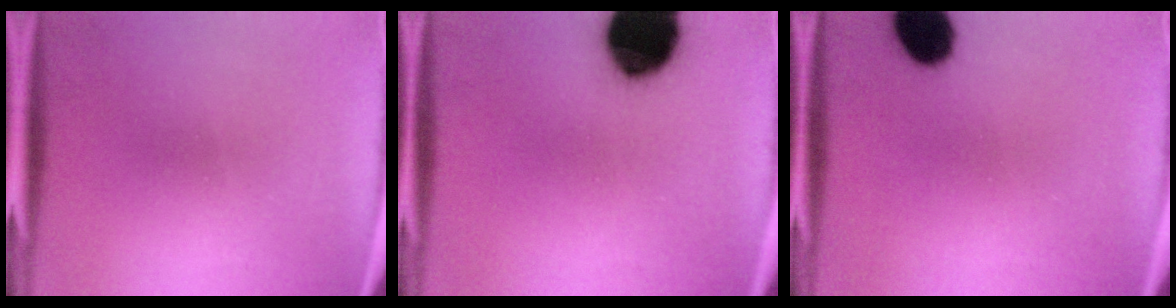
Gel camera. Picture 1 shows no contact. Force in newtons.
{"total": 19.6}
{"total": 10.5}